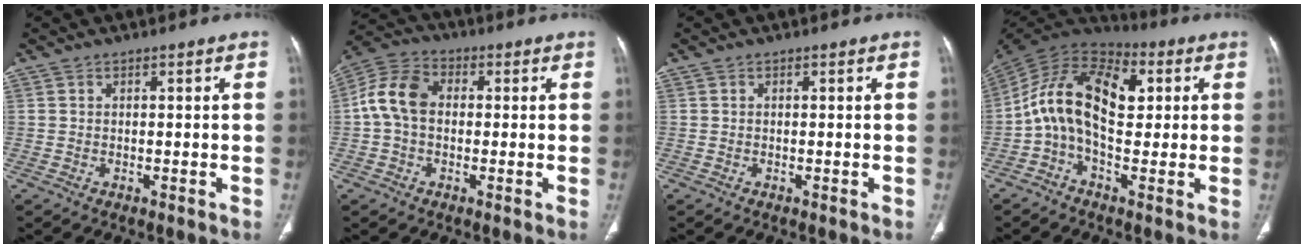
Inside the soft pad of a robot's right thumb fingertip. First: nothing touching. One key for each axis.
{"total": 9.2, "fx": 0.2, "fy": 6.7, "fz": 6.3, "tx": -0.120, "ty": 0.029, "tz": -0.007}
{"total": 0.0}
{"total": 16.0, "fx": 1.3, "fy": 9.4, "fz": 12.9, "tx": -0.212, "ty": 0.036, "tz": 0.012}